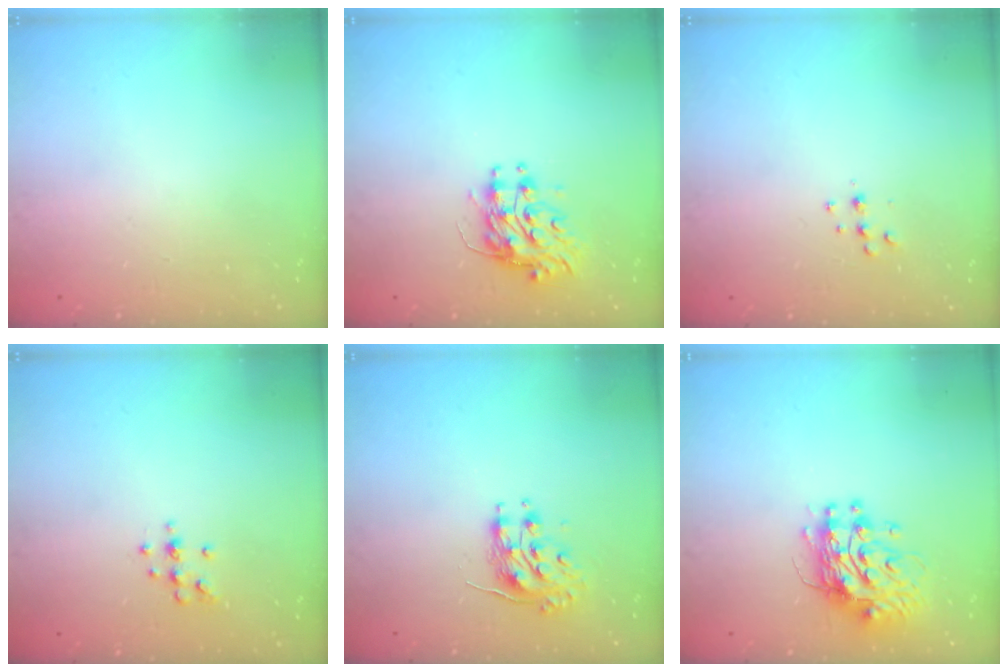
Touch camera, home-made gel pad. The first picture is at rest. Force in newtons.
{"total": 9.0, "press": 9.0, "slide": 0.7}
{"total": 5.1, "press": 5.0, "slide": 0.8}
{"total": 6.5, "press": 6.4, "slide": 1.2}
{"total": 8.7, "press": 8.7, "slide": 0.2}
{"total": 11.0, "press": 10.9, "slide": 1.0}